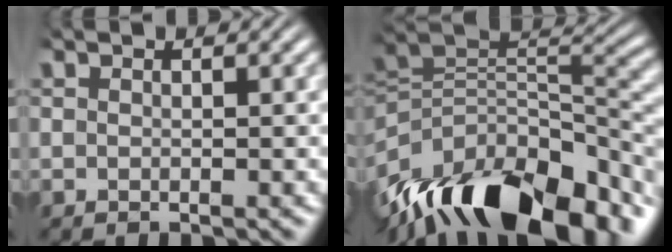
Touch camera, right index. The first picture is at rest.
{"total": 17.2, "force": [-5.1, 10.3, 12.7], "torque": [-0.228, -0.044, -0.059]}